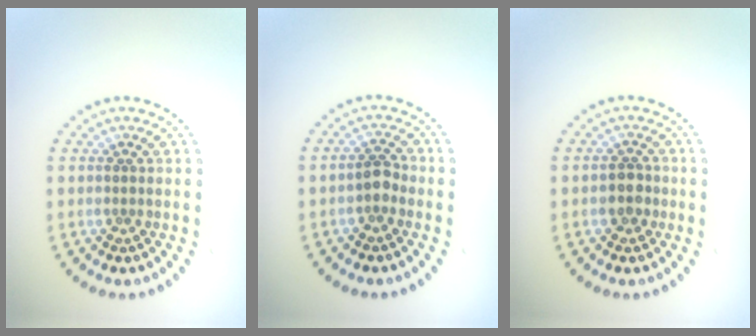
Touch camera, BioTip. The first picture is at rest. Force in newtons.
{"total": 1.5, "press": 1.4, "slide": 0.5}
{"total": 1.8, "press": 1.8, "slide": 0.4}